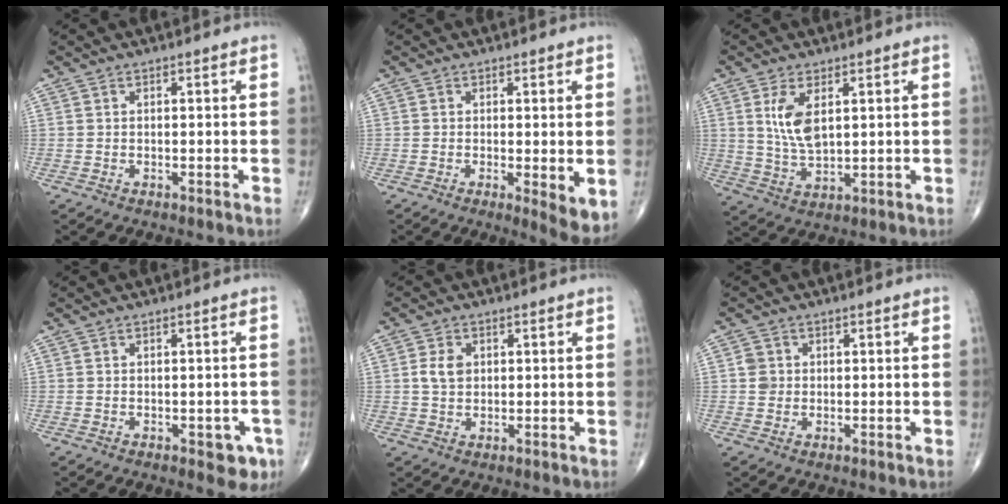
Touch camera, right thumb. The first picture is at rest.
{"total": 5.0, "force": [-0.5, 1.4, 4.8], "torque": [-0.068, -0.016, -0.009]}
{"total": 7.0, "force": [2.3, 3.2, 5.7], "torque": [-0.110, -0.015, 0.056]}
{"total": 4.1, "force": [-1.7, 2.1, 3.0], "torque": [-0.010, 0.005, -0.019]}
{"total": 3.9, "force": [0.7, 2.9, 2.5], "torque": [-0.038, 0.000, 0.014]}
{"total": 2.3, "force": [0.3, 2.2, 0.8], "torque": [-0.001, 0.003, 0.004]}